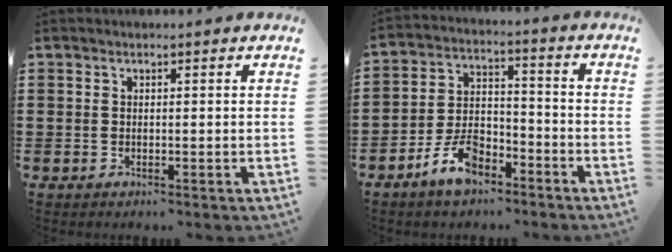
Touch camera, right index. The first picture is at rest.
{"total": 7.5, "force": [-5.2, 3.5, 4.2], "torque": [-0.094, 0.015, -0.099]}